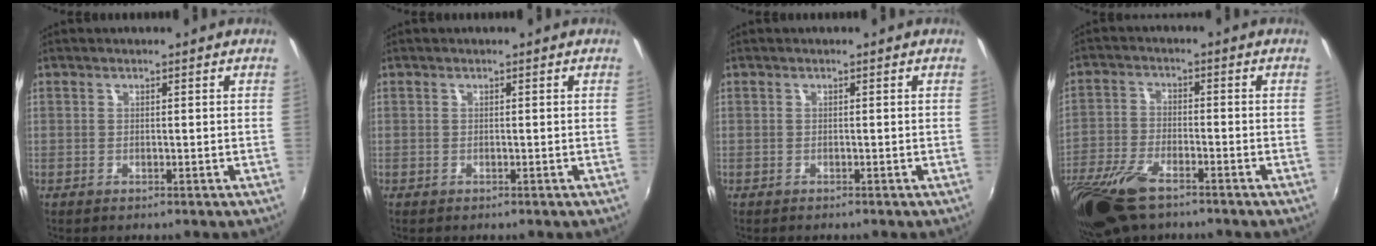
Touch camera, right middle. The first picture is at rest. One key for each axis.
{"total": 0.0}
{"total": 0.0}
{"total": 12.9, "fx": -9.0, "fy": 4.9, "fz": 7.8, "tx": -0.190, "ty": -0.035, "tz": -0.178}